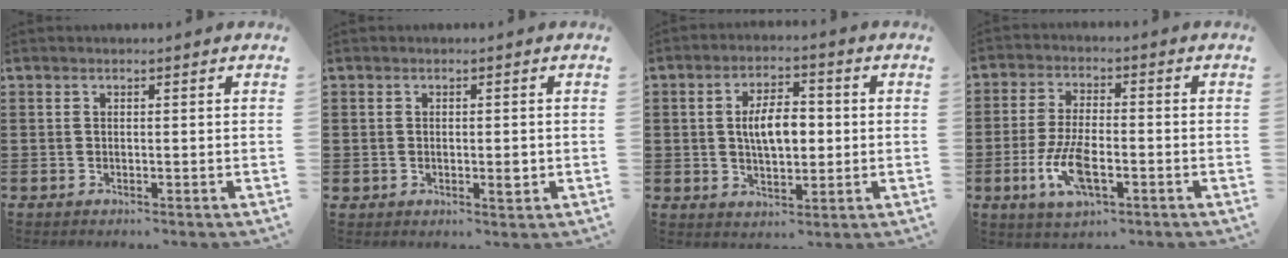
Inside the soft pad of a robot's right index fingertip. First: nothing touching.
{"total": 2.0, "force": [-0.2, 1.1, 1.7], "torque": [-0.030, 0.003, -0.003]}
{"total": 6.1, "force": [0.3, 3.0, 5.4], "torque": [-0.090, 0.004, -0.001]}
{"total": 8.2, "force": [-2.7, 3.2, 7.0], "torque": [-0.161, -0.012, -0.053]}